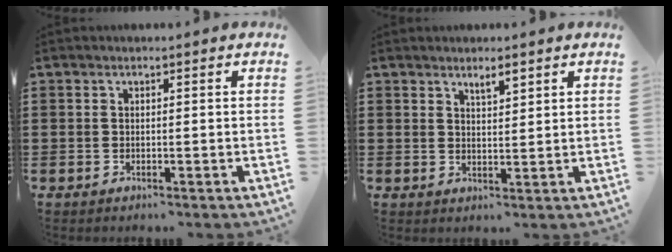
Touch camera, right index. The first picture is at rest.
{"total": 2.4, "force": [1.8, 0.6, 1.4], "torque": [-0.021, -0.001, 0.031]}